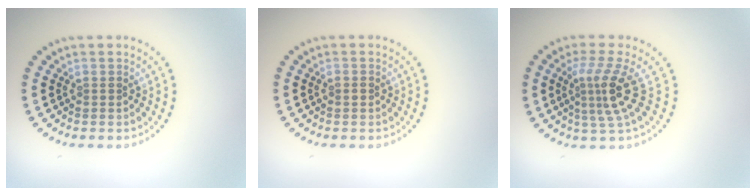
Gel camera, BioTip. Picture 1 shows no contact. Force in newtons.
{"total": 0.7, "press": 0.7, "slide": 0.1}
{"total": 3.8, "press": 2.6, "slide": 2.8}